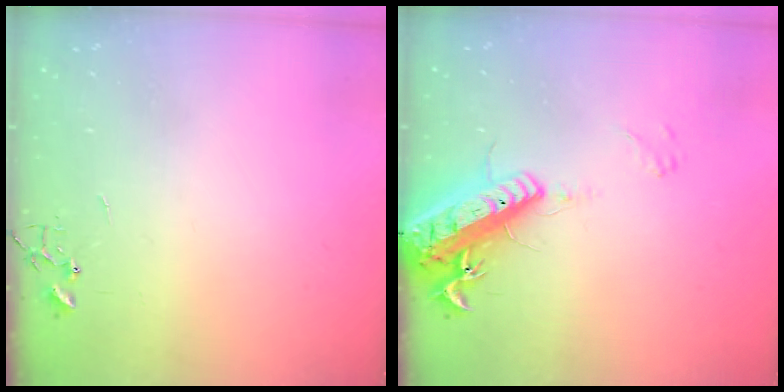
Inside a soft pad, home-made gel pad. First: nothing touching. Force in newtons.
{"total": 19.0, "press": 18.7, "slide": 3.7}